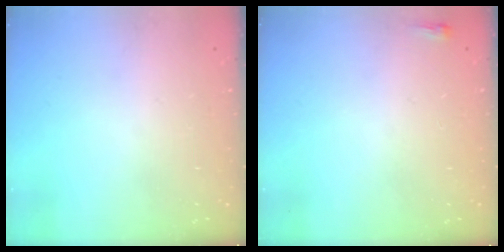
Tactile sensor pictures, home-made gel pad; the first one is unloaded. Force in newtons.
{"total": 2.0, "press": 2.0, "slide": 0.5}